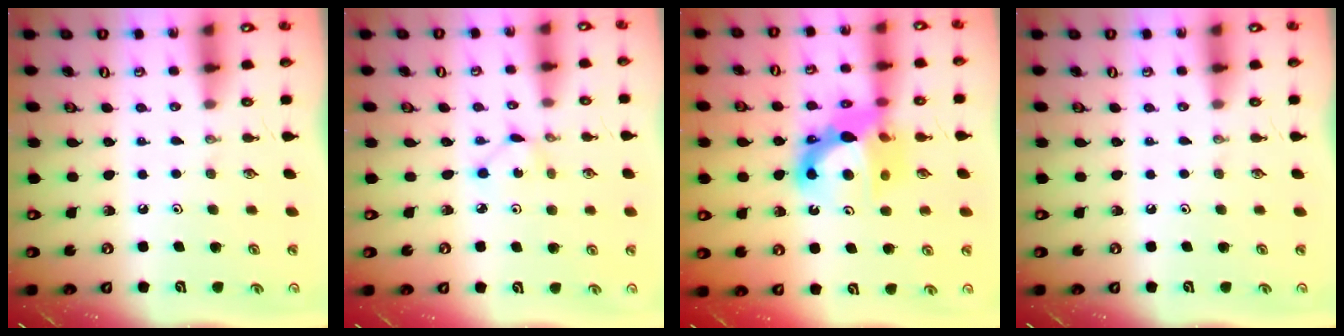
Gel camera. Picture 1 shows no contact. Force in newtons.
{"total": 2.0, "press": 2.0, "slide": 0.3}
{"total": 13.3, "press": 13.1, "slide": 2.8}
{"total": 0.0}